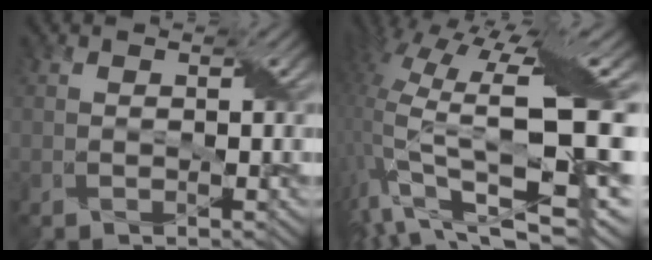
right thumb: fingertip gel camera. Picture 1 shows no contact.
{"total": 17.2, "force": [2.3, 6.7, 15.7], "torque": [-0.345, -0.014, 0.050]}